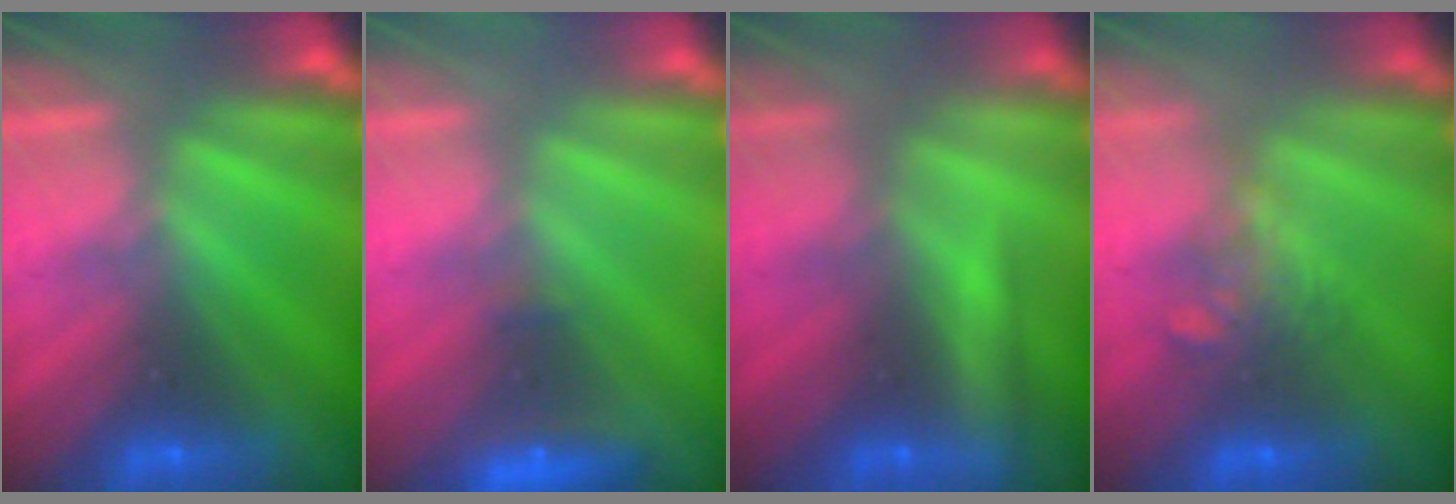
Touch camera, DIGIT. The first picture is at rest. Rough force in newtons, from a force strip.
{"total": 2.3}
{"total": 2.1}
{"total": 3.9}